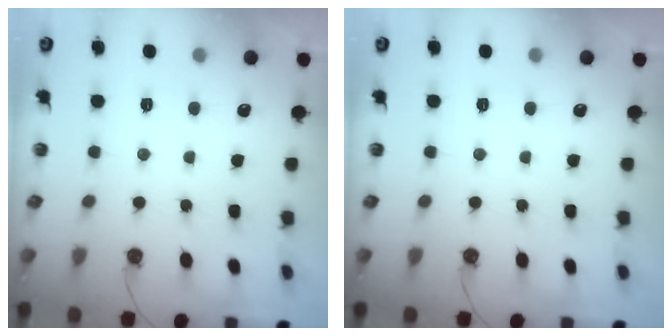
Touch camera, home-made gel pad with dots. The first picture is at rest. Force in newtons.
{"total": 0.0}